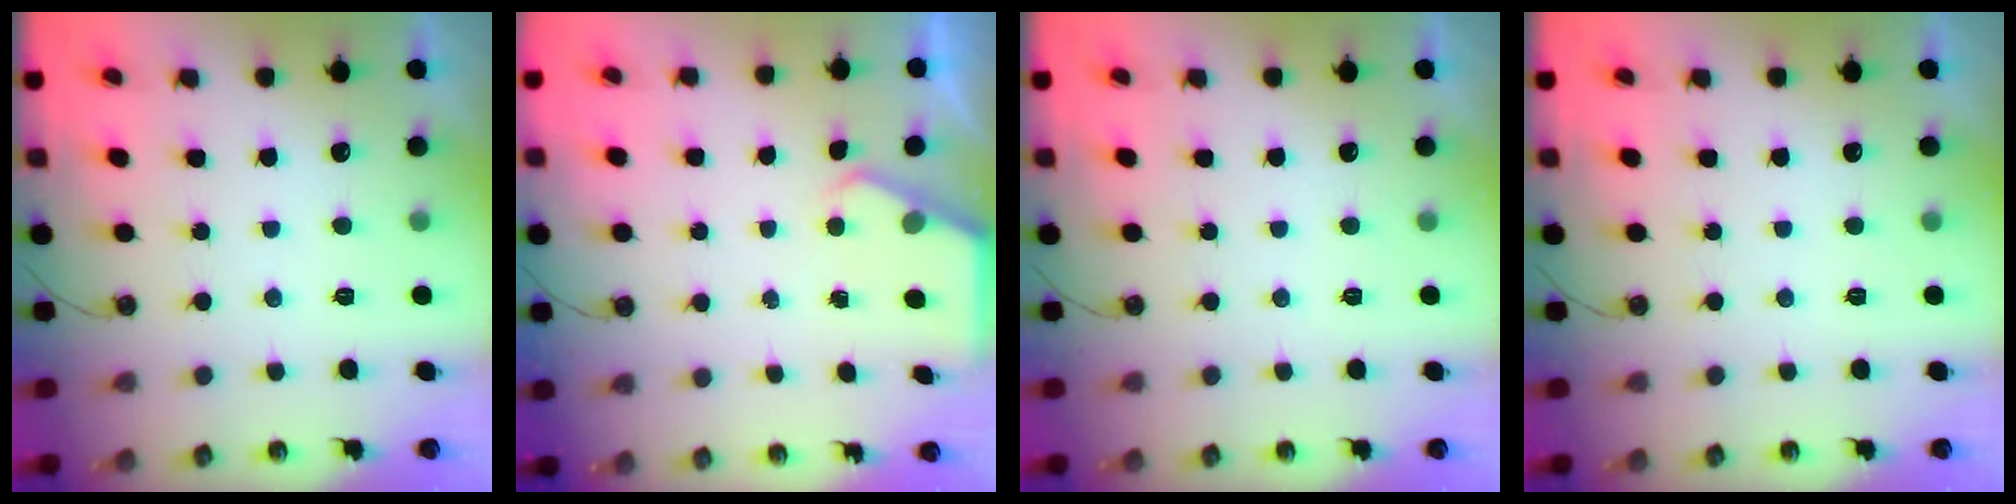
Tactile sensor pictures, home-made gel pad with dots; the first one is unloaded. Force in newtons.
{"total": 2.2, "press": 2.1, "slide": 0.3}
{"total": 0.0}
{"total": 0.0}